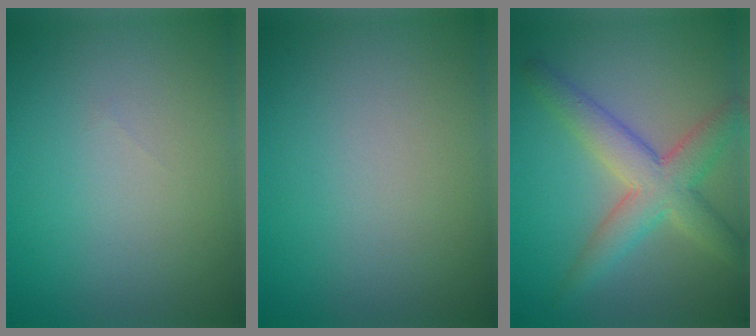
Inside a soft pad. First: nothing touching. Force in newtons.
{"total": 0.0}
{"total": 5.4, "press": 5.4, "slide": 0.3}